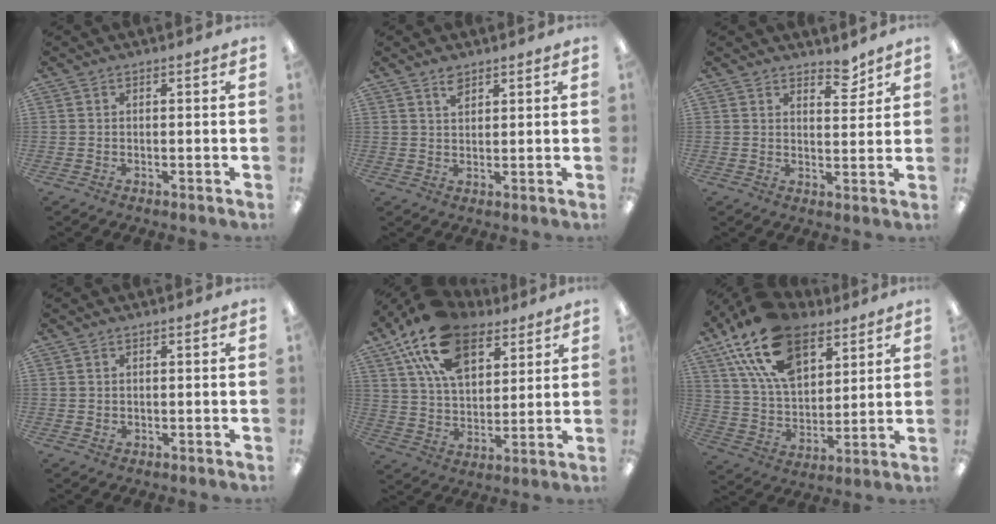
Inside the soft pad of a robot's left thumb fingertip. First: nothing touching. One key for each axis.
{"total": 3.2, "fx": 2.4, "fy": 1.3, "fz": 1.6, "tx": -0.028, "ty": -0.003, "tz": 0.043}
{"total": 5.0, "fx": 4.2, "fy": 1.8, "fz": 1.9, "tx": -0.006, "ty": -0.032, "tz": 0.069}
{"total": 1.0, "fx": 0.6, "fy": 0.7, "fz": 0.2, "tx": -0.006, "ty": 0.004, "tz": 0.011}
{"total": 19.5, "fx": 11.4, "fy": 10.8, "fz": 11.5, "tx": -0.205, "ty": -0.036, "tz": 0.206}
{"total": 21.7, "fx": 12.9, "fy": 12.0, "fz": 12.7, "tx": -0.238, "ty": -0.052, "tz": 0.234}